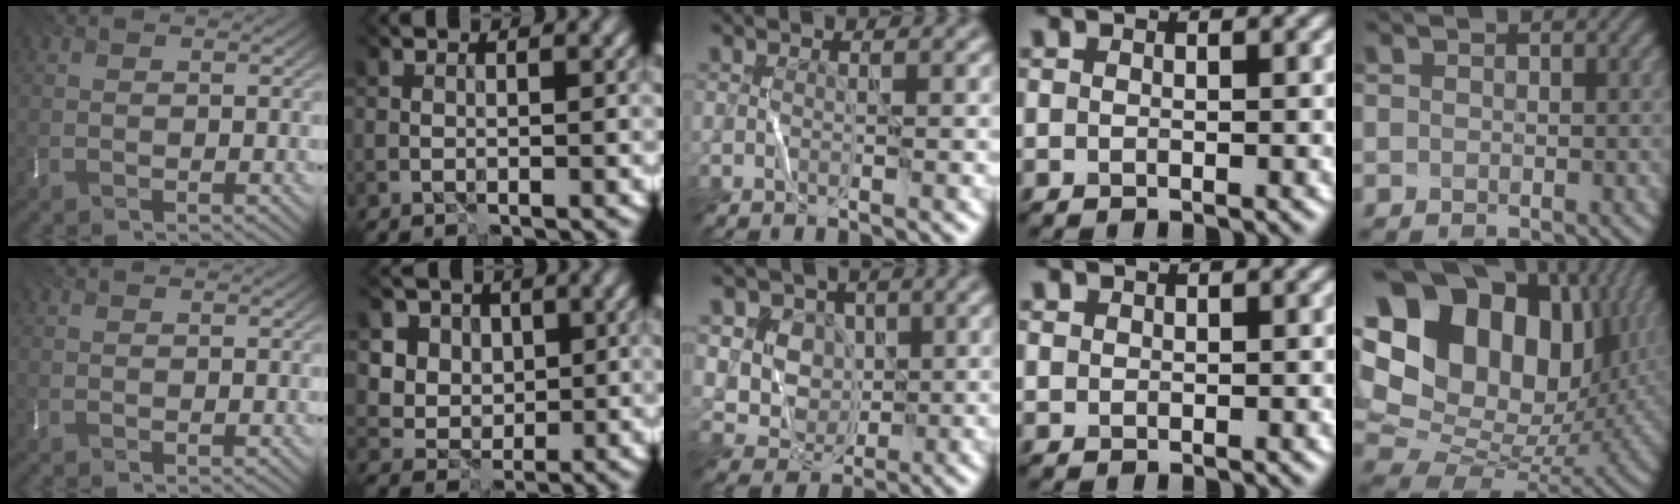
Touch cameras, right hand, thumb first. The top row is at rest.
{"index": {"total": 5.6, "force": [2.7, 4.7, 1.4], "torque": [-0.033, -0.002, 0.046]}, "middle": {"total": 4.9, "force": [2.1, 4.2, 1.2], "torque": [-0.040, 0.015, 0.039]}, "ring": {"total": 1.1, "force": [-0.1, -0.7, -0.9], "torque": [-0.007, -0.004, 0.010]}, "little": {"total": 22.7, "force": [8.7, 16.2, 13.3], "torque": [-0.335, 0.066, 0.169]}}